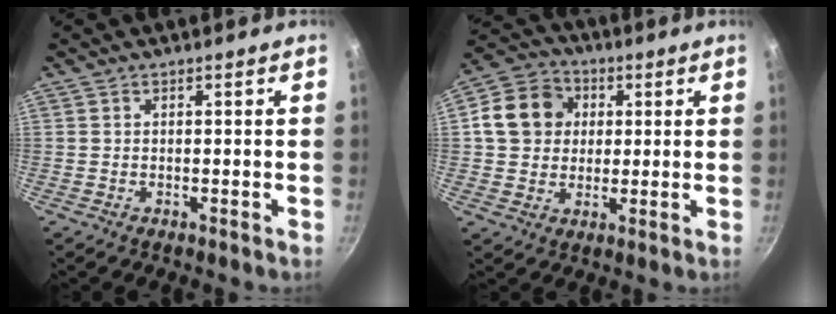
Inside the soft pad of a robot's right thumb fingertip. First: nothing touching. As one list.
[{"total": 11.6, "force": [2.1, 10.0, 5.5], "torque": [-0.073, 0.015, 0.024]}]